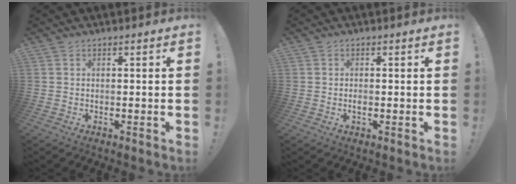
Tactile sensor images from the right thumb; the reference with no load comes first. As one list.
[{"total": 2.2, "force": [0.2, 2.2, 0.3], "torque": [0.003, -0.007, 0.002]}]